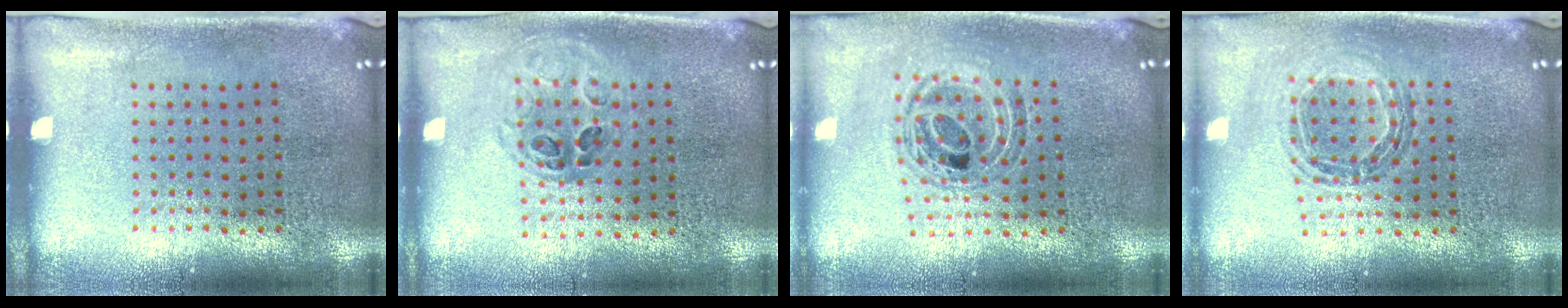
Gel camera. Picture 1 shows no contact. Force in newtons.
{"total": 1.0, "press": 0.9, "slide": 0.3}
{"total": 0.8, "press": 0.8, "slide": 0.2}
{"total": 0.8, "press": 0.8, "slide": 0.1}